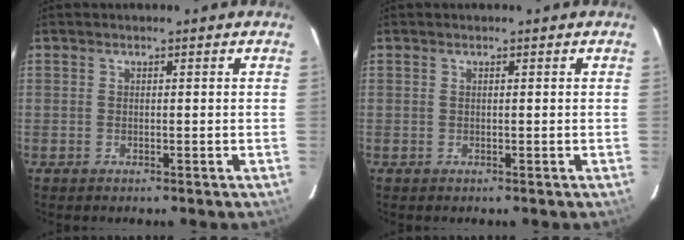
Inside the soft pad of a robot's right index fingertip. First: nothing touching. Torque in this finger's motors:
{"motor_torque": [-0.04, -0.03, 0.13, 0.01]}